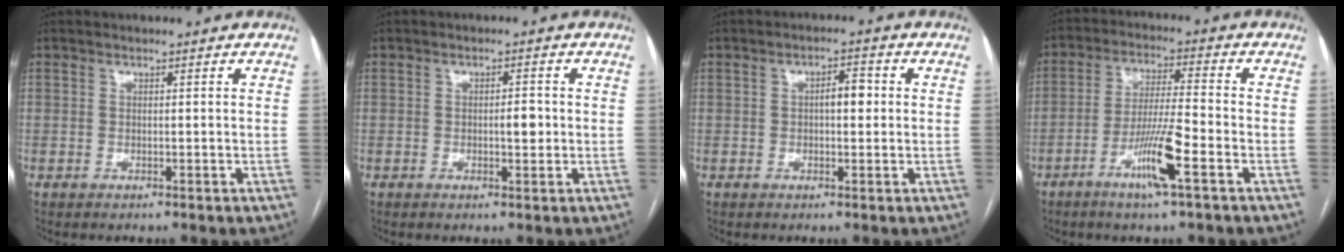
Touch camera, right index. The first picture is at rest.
{"total": 2.4, "force": [-0.2, 0.8, 2.2], "torque": [-0.033, 0.003, -0.003]}
{"total": 3.4, "force": [0.2, 1.4, 3.1], "torque": [-0.047, 0.011, 0.002]}
{"total": 8.7, "force": [-4.2, -0.1, 7.7], "torque": [-0.146, -0.007, -0.079]}